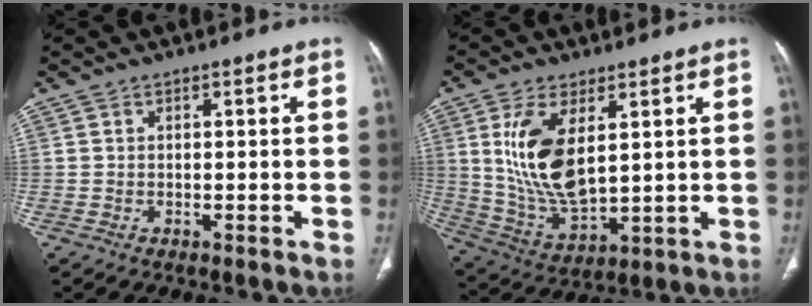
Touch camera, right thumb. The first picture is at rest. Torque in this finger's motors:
{"motor_torque": [-1.02, 1.66, 1.69, 0.46, 0.50]}